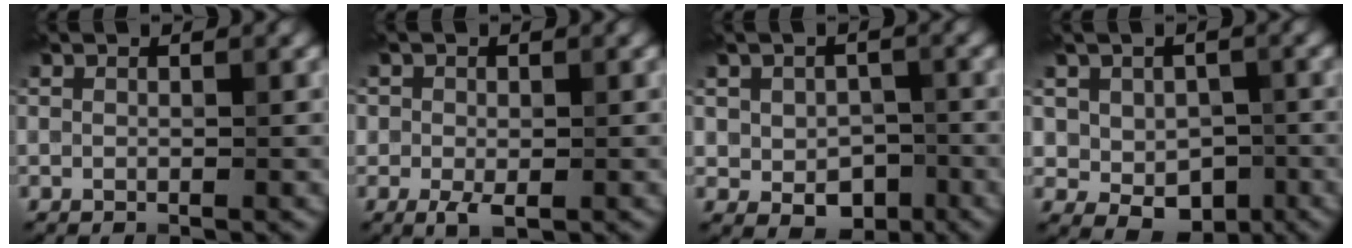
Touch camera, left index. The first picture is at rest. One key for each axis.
{"total": 2.5, "fx": -0.7, "fy": 1.8, "fz": 1.7, "tx": -0.033, "ty": -0.008, "tz": -0.013}
{"total": 4.3, "fx": -0.7, "fy": 3.2, "fz": 2.7, "tx": -0.046, "ty": -0.011, "tz": -0.007}
{"total": 4.8, "fx": -0.4, "fy": 3.8, "fz": 2.9, "tx": -0.048, "ty": -0.011, "tz": 0.000}